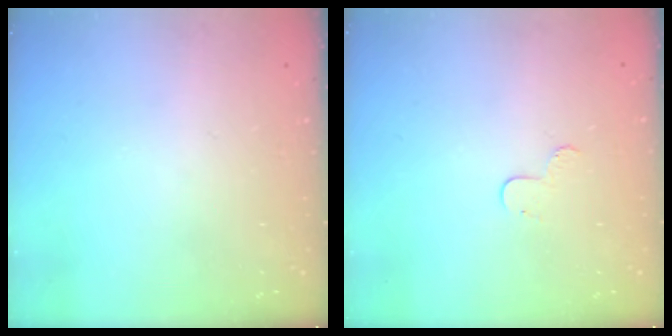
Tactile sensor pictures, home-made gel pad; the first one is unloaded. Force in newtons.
{"total": 4.8, "press": 4.8, "slide": 0.5}